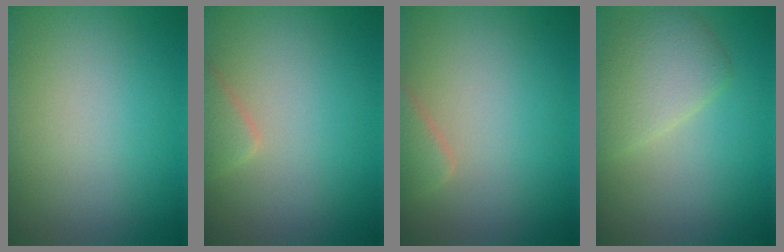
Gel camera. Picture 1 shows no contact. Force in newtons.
{"total": 1.5, "press": 1.5, "slide": 0.1}
{"total": 1.8, "press": 1.8, "slide": 0.1}
{"total": 3.7, "press": 3.7, "slide": 0.1}